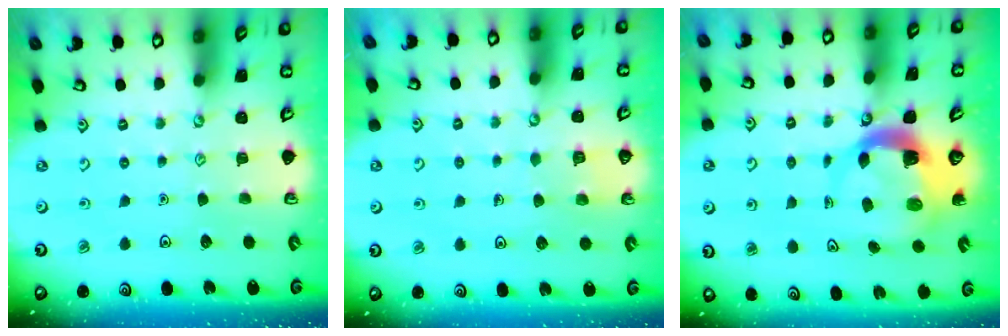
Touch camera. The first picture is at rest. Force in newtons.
{"total": 2.9, "press": 2.9, "slide": 0.2}
{"total": 5.6, "press": 5.6, "slide": 0.8}